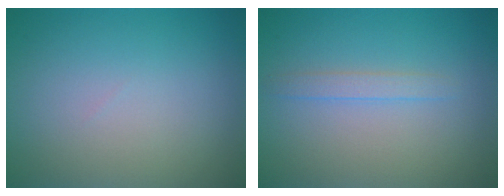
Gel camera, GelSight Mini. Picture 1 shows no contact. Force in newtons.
{"total": 1.2, "press": 1.2, "slide": 0.2}